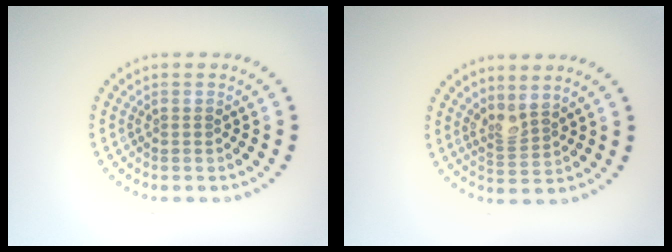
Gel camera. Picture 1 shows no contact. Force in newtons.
{"total": 2.2, "press": 1.6, "slide": 1.4}